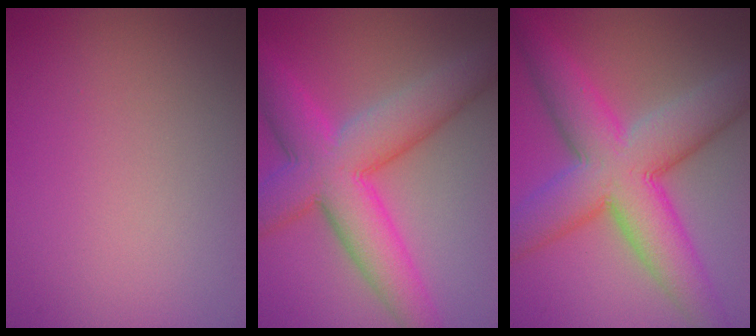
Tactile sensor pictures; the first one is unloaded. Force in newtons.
{"total": 9.4, "press": 9.4, "slide": 0.1}
{"total": 10.6, "press": 10.6, "slide": 0.1}